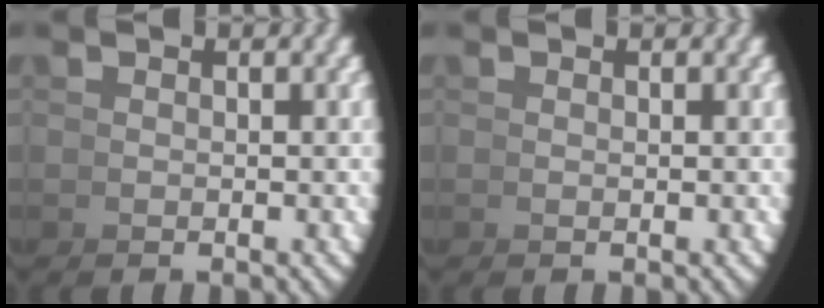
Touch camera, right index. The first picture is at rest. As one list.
[{"total": 0.0}]